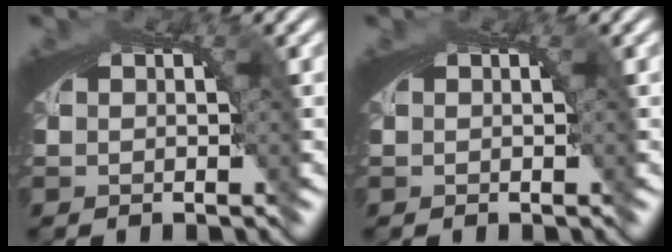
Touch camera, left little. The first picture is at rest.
{"total": 0.0}